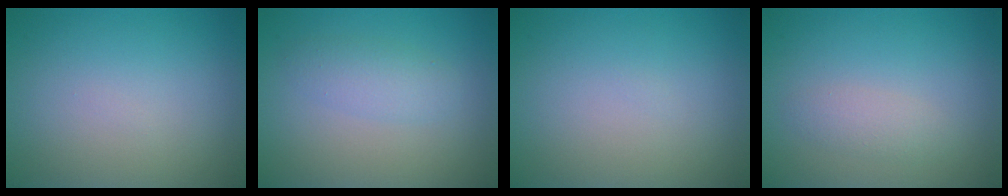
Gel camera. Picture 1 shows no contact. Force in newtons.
{"total": 2.2, "press": 2.2, "slide": 0.1}
{"total": 0.0}
{"total": 1.5, "press": 1.5, "slide": 0.1}